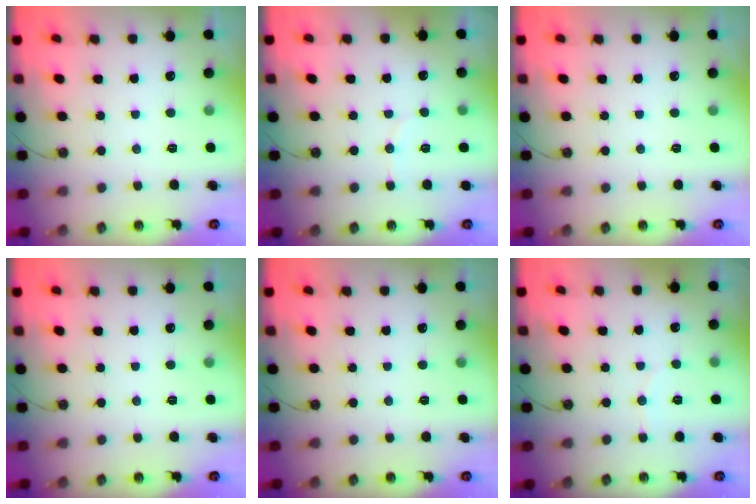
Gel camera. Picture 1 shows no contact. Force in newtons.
{"total": 3.8, "press": 3.7, "slide": 1.0}
{"total": 0.0}
{"total": 0.0}
{"total": 0.0}
{"total": 2.6, "press": 2.6, "slide": 0.2}